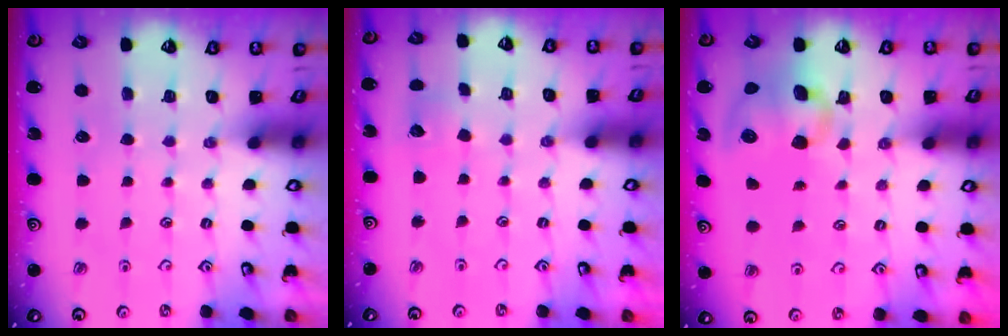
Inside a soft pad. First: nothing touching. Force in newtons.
{"total": 5.5, "press": 5.4, "slide": 0.6}
{"total": 11.3, "press": 11.1, "slide": 1.6}